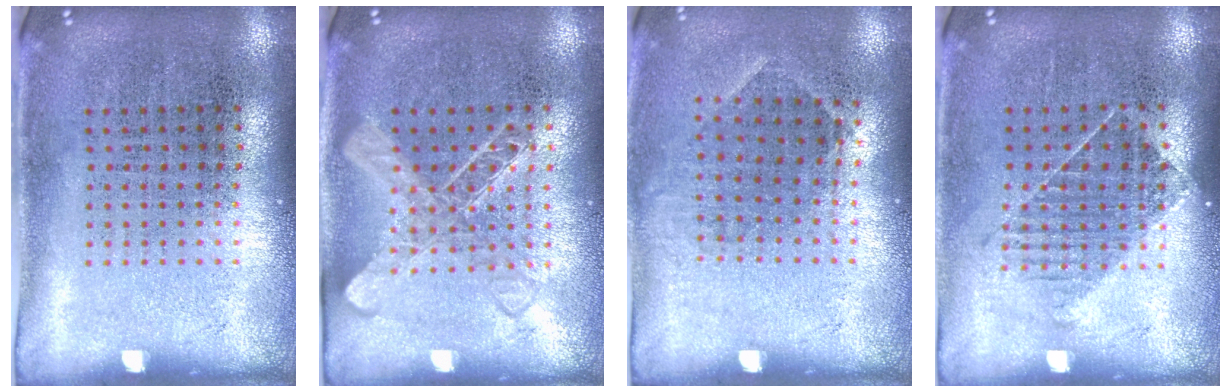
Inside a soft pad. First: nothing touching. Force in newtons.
{"total": 1.3, "press": 1.3, "slide": 0.3}
{"total": 0.8, "press": 0.7, "slide": 0.5}
{"total": 1.1, "press": 0.9, "slide": 0.7}